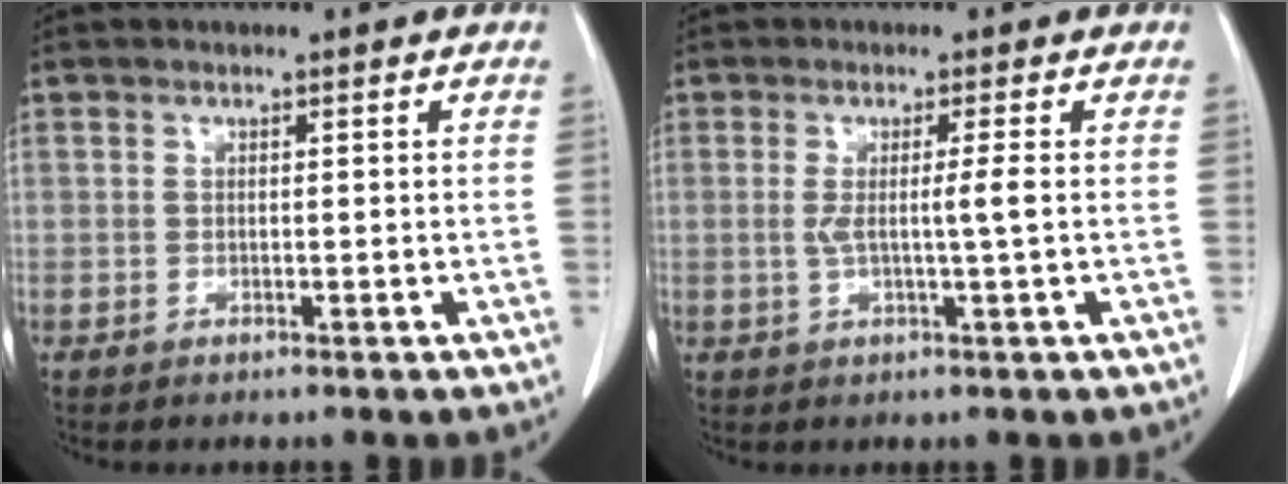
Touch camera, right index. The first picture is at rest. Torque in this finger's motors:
{"motor_torque": [0.48, 0.07, 0.05, 0.02]}